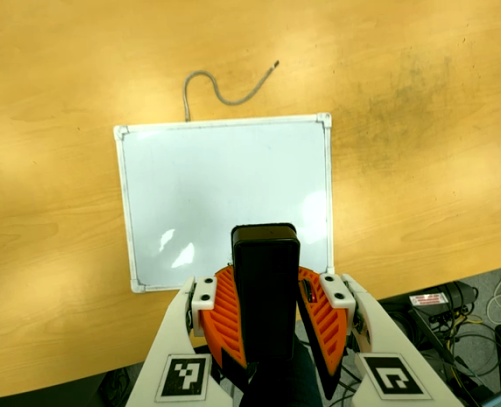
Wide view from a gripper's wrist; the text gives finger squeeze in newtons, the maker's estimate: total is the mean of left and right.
{"total": 8.8, "left": 9.2, "right": 8.4}